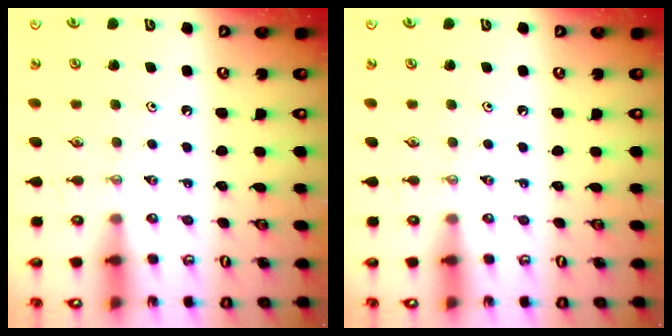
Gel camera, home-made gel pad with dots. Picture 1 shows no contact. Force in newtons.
{"total": 0.0}